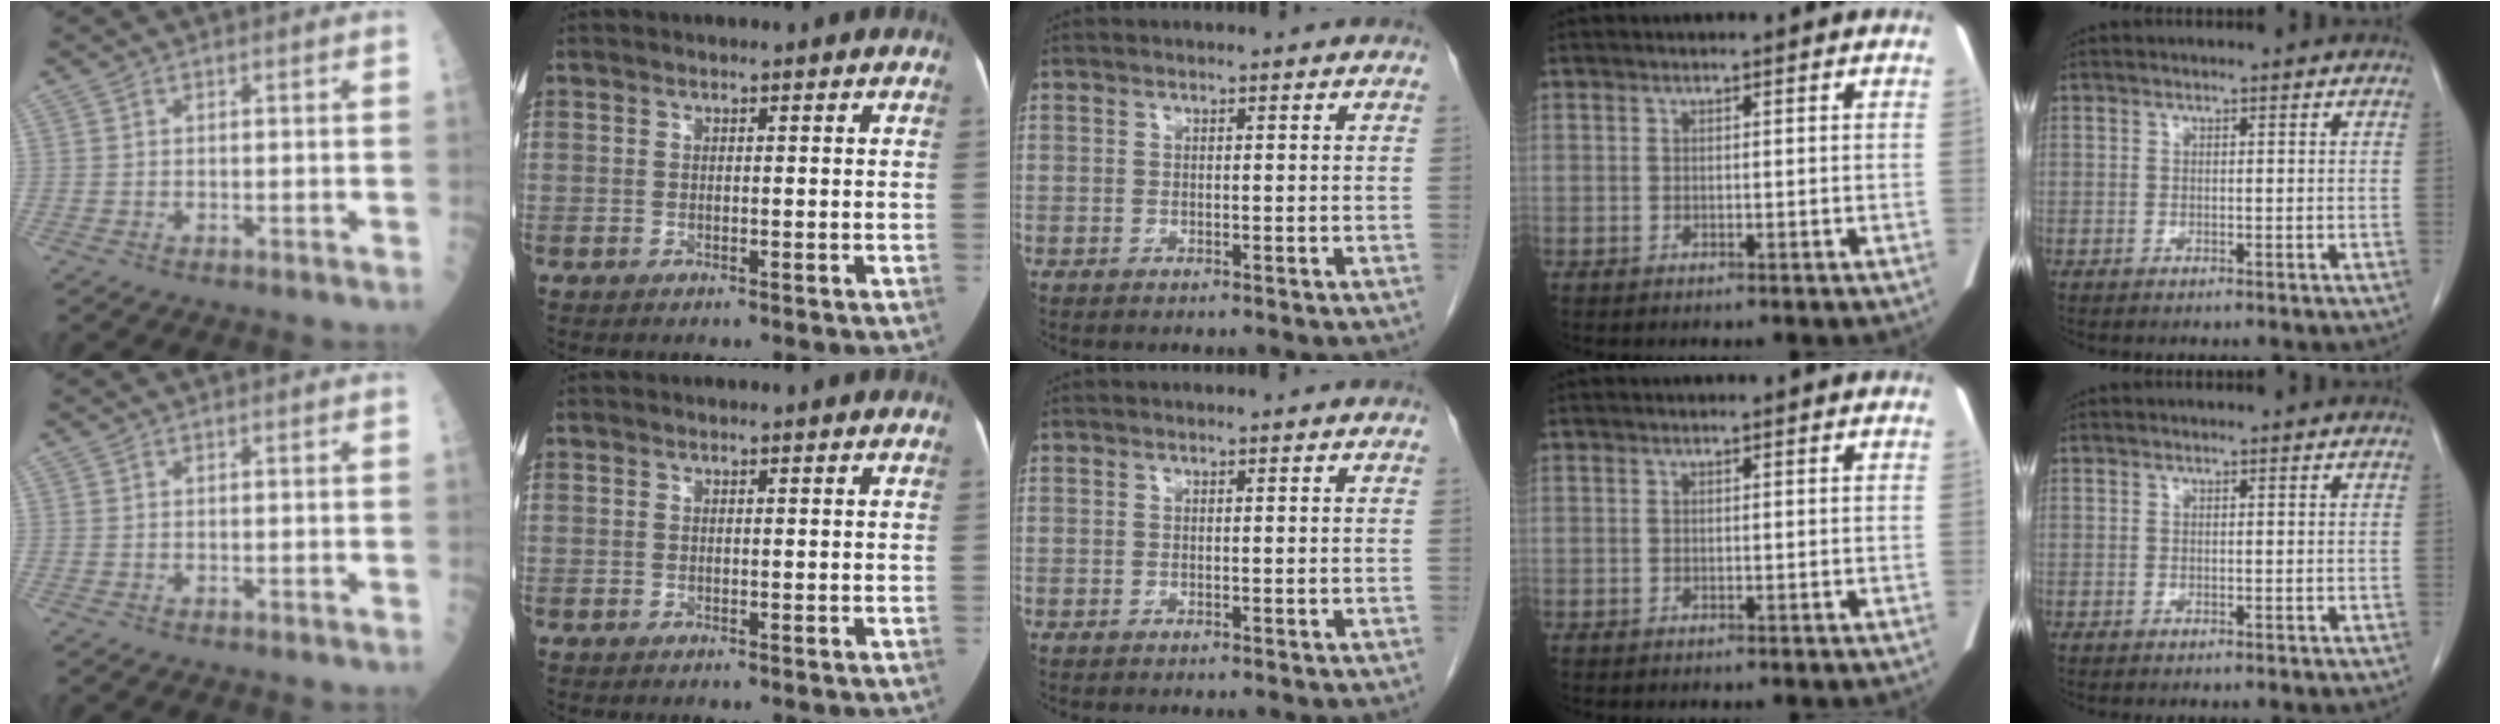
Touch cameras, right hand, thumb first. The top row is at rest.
{}